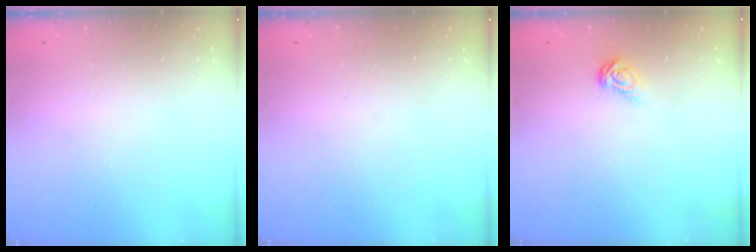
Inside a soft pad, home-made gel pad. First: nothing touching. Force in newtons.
{"total": 0.0}
{"total": 5.4, "press": 5.4, "slide": 0.6}